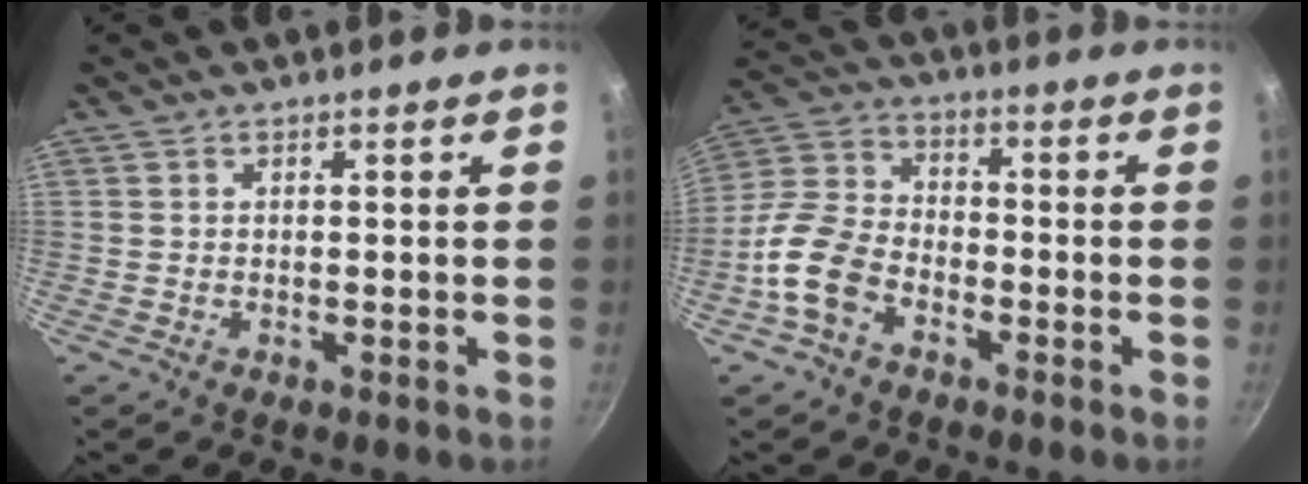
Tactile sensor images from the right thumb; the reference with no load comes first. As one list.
[{"total": 11.1, "force": [-5.2, 7.2, 6.7], "torque": [-0.123, 0.038, -0.118]}]